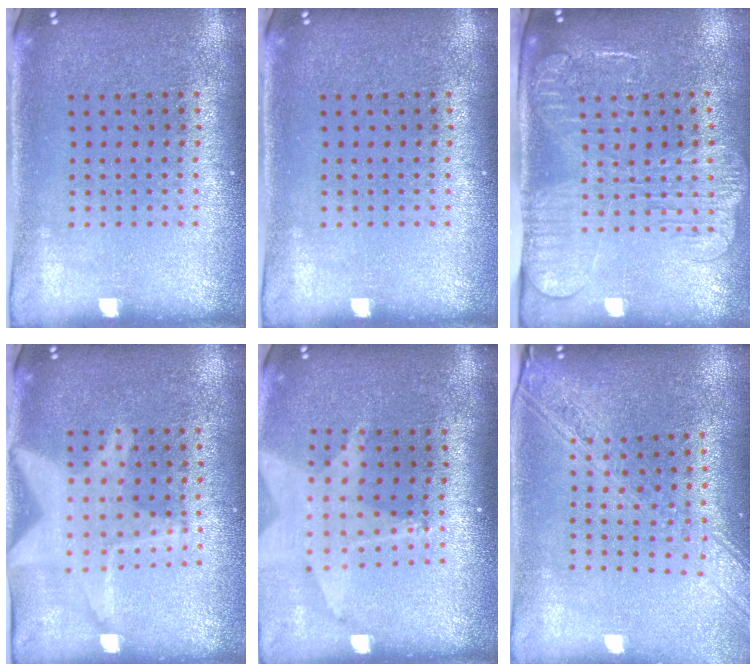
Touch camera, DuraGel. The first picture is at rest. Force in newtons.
{"total": 0.0}
{"total": 2.5, "press": 2.0, "slide": 1.4}
{"total": 2.9, "press": 2.9, "slide": 0.2}
{"total": 1.7, "press": 1.5, "slide": 0.9}
{"total": 2.2, "press": 1.9, "slide": 1.2}